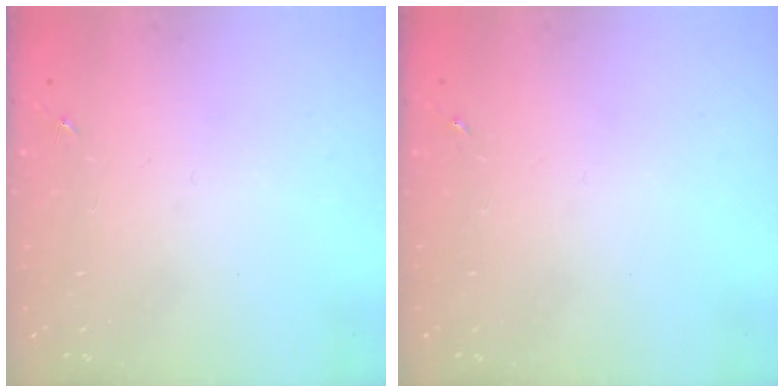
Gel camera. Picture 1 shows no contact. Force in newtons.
{"total": 0.0}